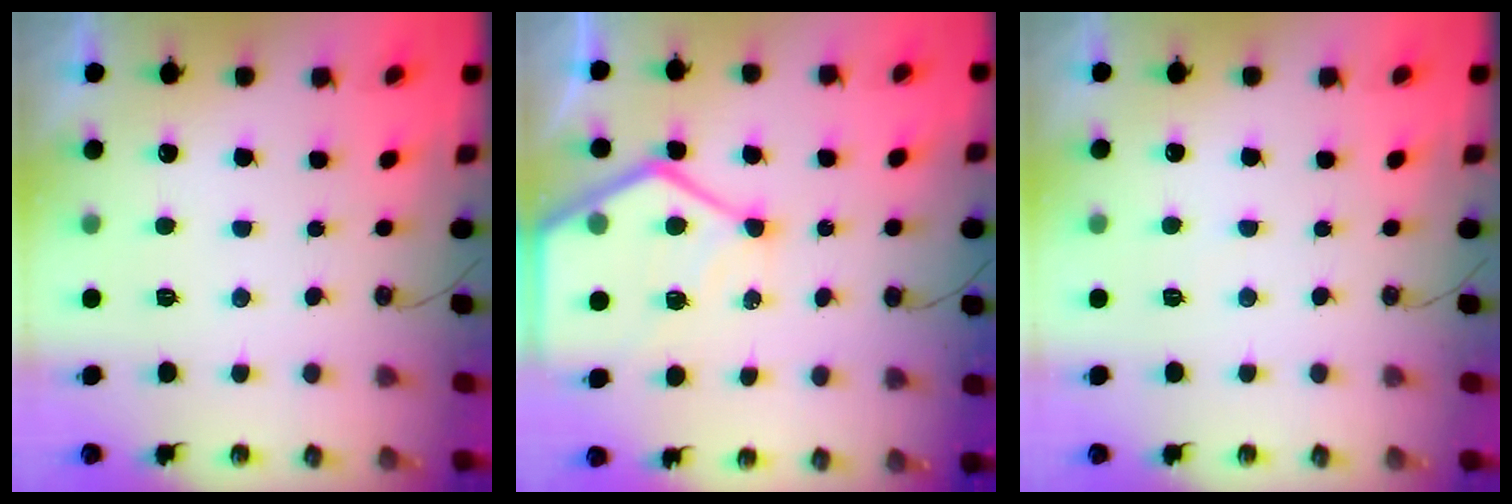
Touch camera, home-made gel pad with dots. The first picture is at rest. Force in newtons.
{"total": 14.5, "press": 14.4, "slide": 1.3}
{"total": 1.9, "press": 1.9, "slide": 0.3}